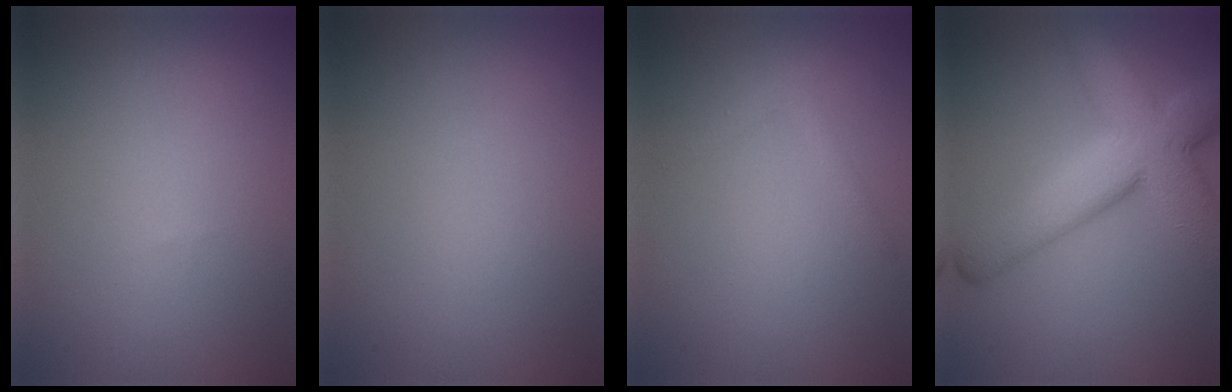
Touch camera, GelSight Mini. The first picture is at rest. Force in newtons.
{"total": 0.0}
{"total": 1.4, "press": 1.4, "slide": 0.1}
{"total": 9.0, "press": 9.0, "slide": 0.6}